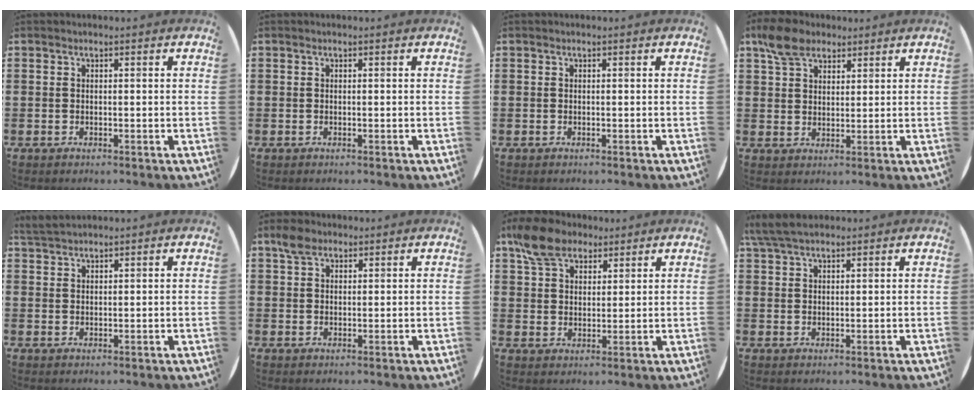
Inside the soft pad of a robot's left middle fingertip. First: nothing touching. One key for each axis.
{"total": 0.0}
{"total": 0.0}
{"total": 5.7, "fx": 4.5, "fy": 2.9, "fz": 2.0, "tx": -0.046, "ty": -0.001, "tz": 0.084}
{"total": 2.4, "fx": 2.3, "fy": 0.3, "fz": 0.4, "tx": -0.013, "ty": 0.002, "tz": 0.046}
{"total": 2.9, "fx": 2.2, "fy": 1.6, "fz": 1.1, "tx": -0.018, "ty": 0.004, "tz": 0.039}
{"total": 7.4, "fx": 5.8, "fy": 3.7, "fz": 2.7, "tx": -0.066, "ty": -0.003, "tz": 0.108}
{"total": 4.6, "fx": 3.9, "fy": 1.2, "fz": 2.2, "tx": -0.052, "ty": 0.003, "tz": 0.072}